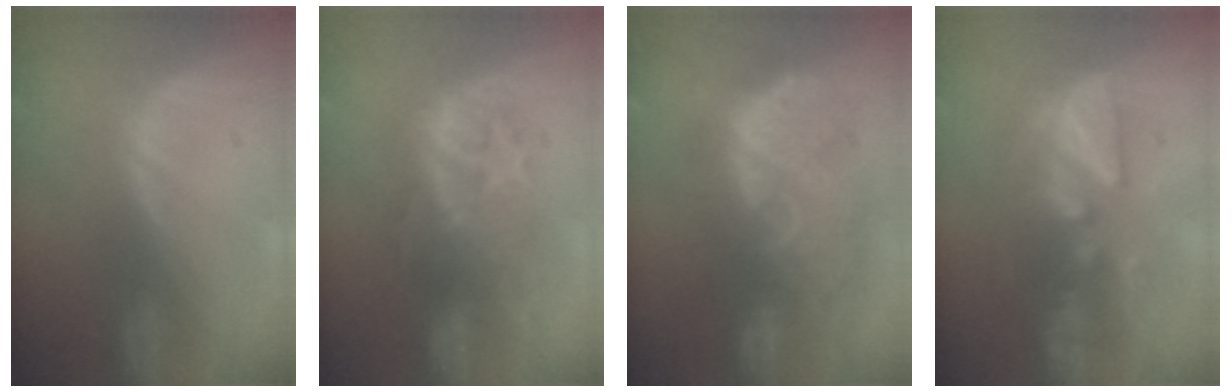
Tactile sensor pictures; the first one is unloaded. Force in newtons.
{"total": 8.6, "press": 8.3, "slide": 2.3}
{"total": 11.5, "press": 10.9, "slide": 3.7}
{"total": 7.9, "press": 7.8, "slide": 1.4}